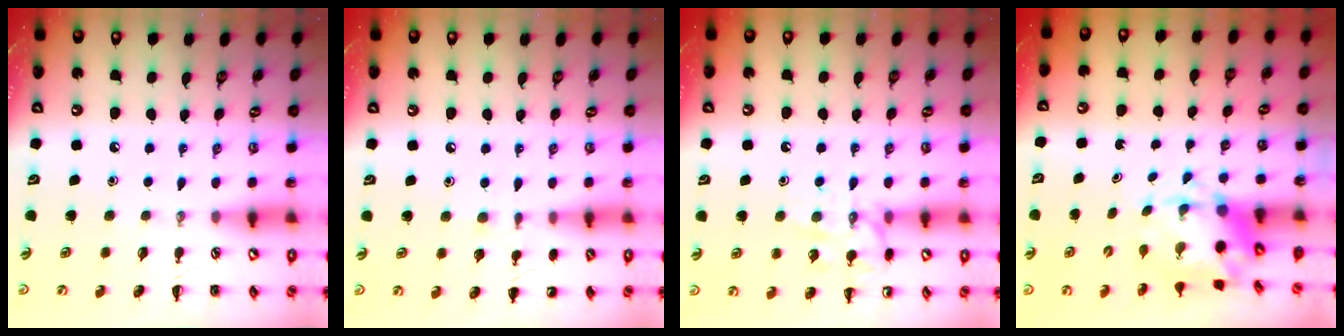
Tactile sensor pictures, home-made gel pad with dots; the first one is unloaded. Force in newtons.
{"total": 5.8, "press": 5.5, "slide": 1.8}
{"total": 12.4, "press": 12.3, "slide": 0.8}
{"total": 5.5, "press": 5.4, "slide": 0.8}